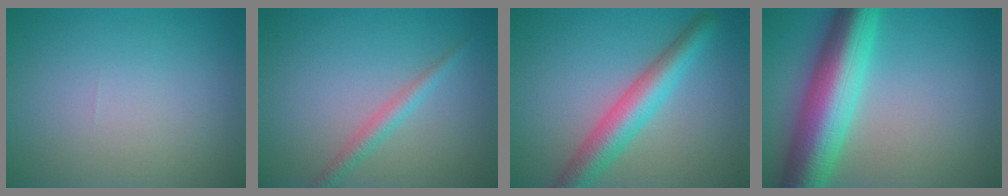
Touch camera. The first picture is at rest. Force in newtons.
{"total": 1.8, "press": 1.8, "slide": 0.0}
{"total": 5.2, "press": 5.1, "slide": 0.2}
{"total": 10.5, "press": 10.5, "slide": 0.2}